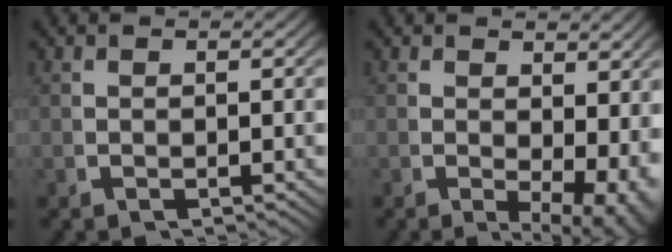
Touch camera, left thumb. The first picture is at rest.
{"total": 4.9, "force": [0.1, 2.9, 4.0], "torque": [-0.056, -0.024, 0.012]}